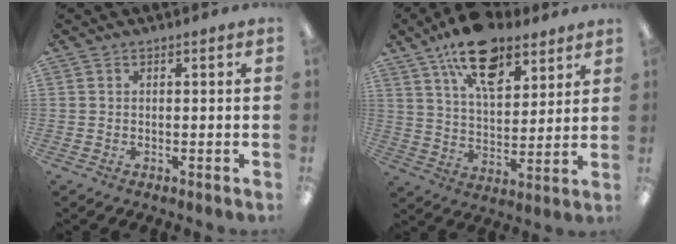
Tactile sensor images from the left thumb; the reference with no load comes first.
{"total": 16.9, "force": [11.1, 8.4, 9.5], "torque": [-0.157, -0.049, 0.198]}